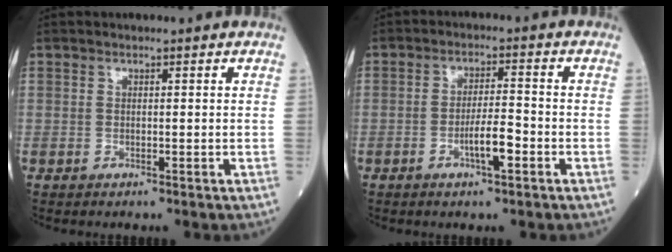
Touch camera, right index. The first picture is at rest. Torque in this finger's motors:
{"motor_torque": [0.76, -0.28, 0.43, 0.09]}